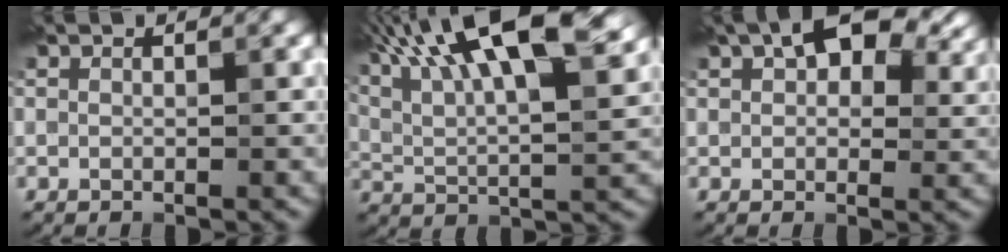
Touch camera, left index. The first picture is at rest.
{"total": 14.8, "force": [8.1, 4.4, 11.6], "torque": [-0.186, 0.022, 0.121]}
{"total": 7.8, "force": [3.5, 4.4, 5.4], "torque": [-0.071, 0.015, 0.041]}